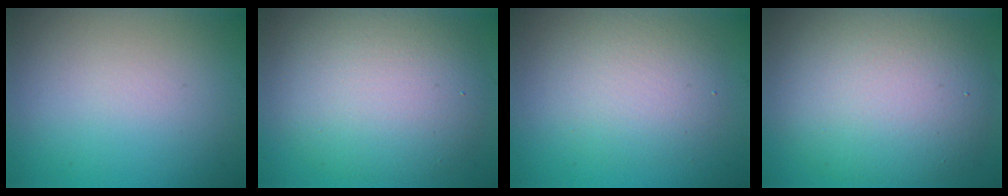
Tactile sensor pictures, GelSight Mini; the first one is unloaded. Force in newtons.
{"total": 8.3, "press": 8.2, "slide": 0.5}
{"total": 4.0, "press": 4.0, "slide": 0.1}
{"total": 9.7, "press": 9.6, "slide": 0.8}